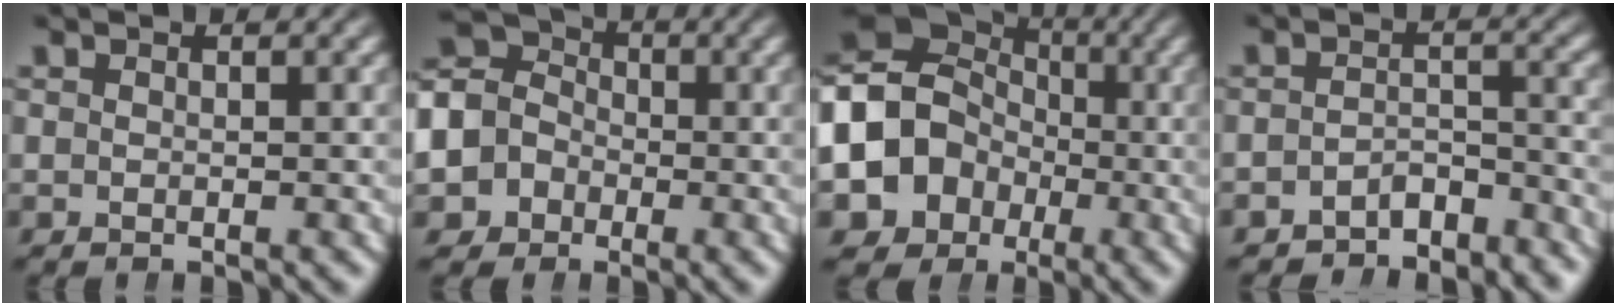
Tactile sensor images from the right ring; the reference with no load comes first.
{"total": 11.3, "force": [-0.3, 10.4, 4.3], "torque": [-0.116, -0.020, -0.018]}
{"total": 14.3, "force": [-1.2, 12.7, 6.5], "torque": [-0.178, -0.043, -0.019]}
{"total": 4.4, "force": [-3.8, 1.8, 1.2], "torque": [-0.007, -0.014, -0.067]}